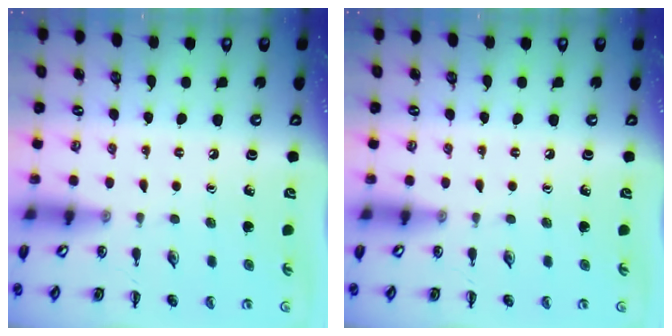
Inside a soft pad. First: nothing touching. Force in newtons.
{"total": 0.0}